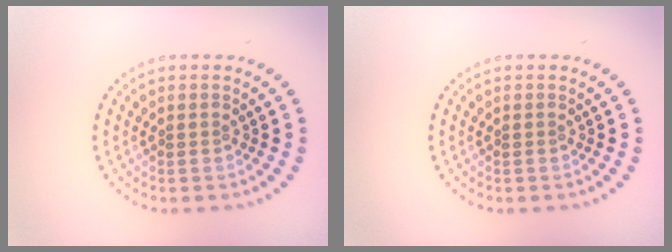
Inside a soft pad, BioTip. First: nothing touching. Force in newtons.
{"total": 0.0}